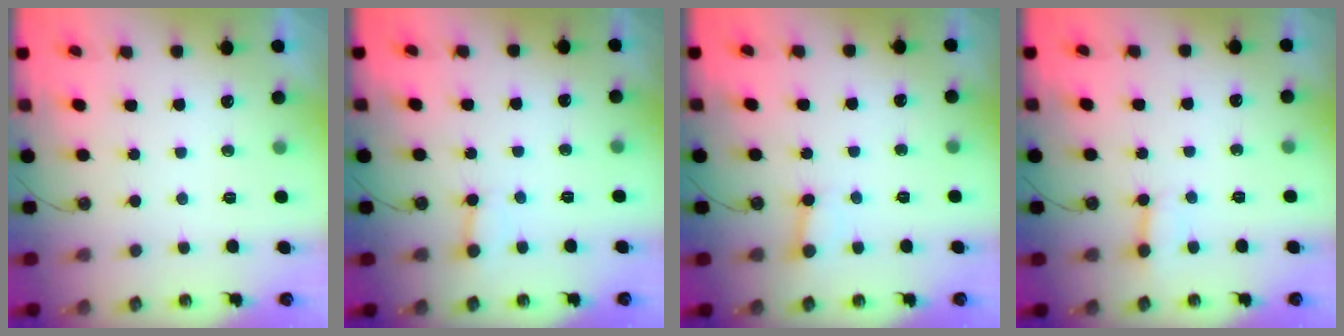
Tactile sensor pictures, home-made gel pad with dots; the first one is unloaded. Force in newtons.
{"total": 4.6, "press": 4.5, "slide": 0.6}
{"total": 2.7, "press": 2.7, "slide": 0.1}
{"total": 3.0, "press": 2.9, "slide": 0.3}